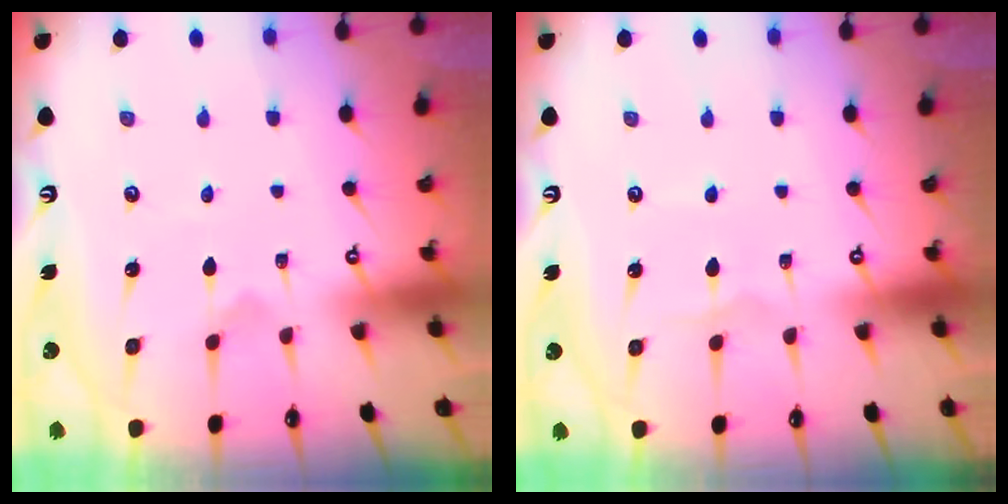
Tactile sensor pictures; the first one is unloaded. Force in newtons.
{"total": 1.3, "press": 1.3, "slide": 0.1}